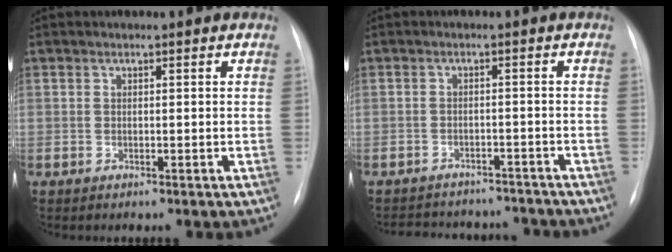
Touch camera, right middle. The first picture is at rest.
{"total": 12.8, "force": [-11.8, 4.2, 2.8], "torque": [-0.054, 0.018, -0.143]}